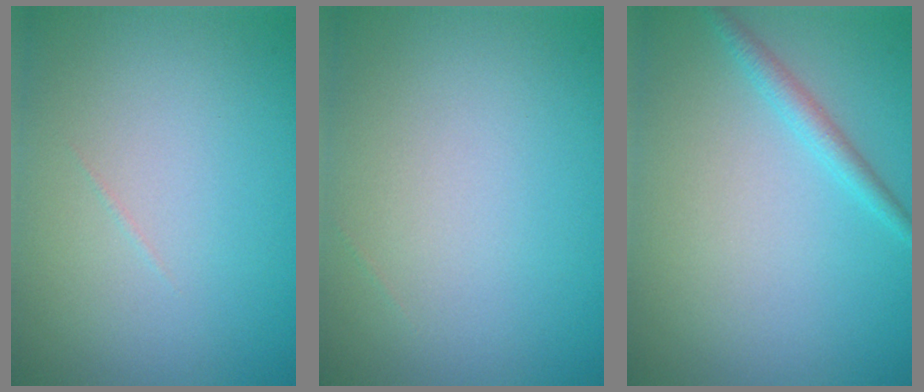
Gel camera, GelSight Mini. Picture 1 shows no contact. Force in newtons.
{"total": 0.0}
{"total": 1.6, "press": 1.6, "slide": 0.1}